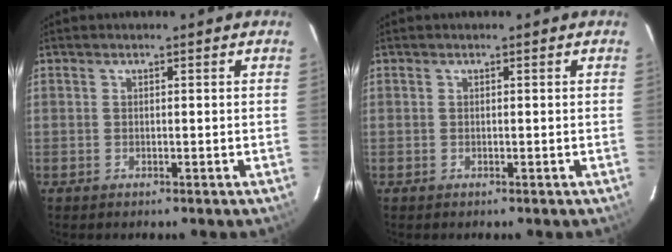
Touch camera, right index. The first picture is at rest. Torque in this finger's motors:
{"motor_torque": [0.00, 0.00, 0.00, 0.00]}